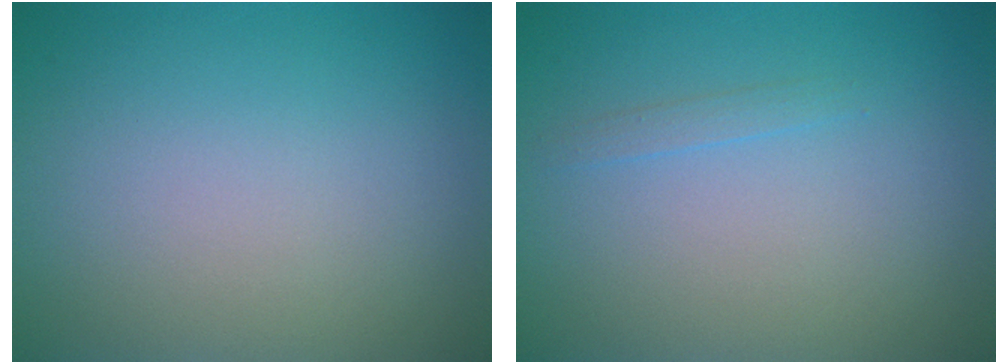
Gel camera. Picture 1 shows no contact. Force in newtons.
{"total": 0.7, "press": 0.7, "slide": 0.0}